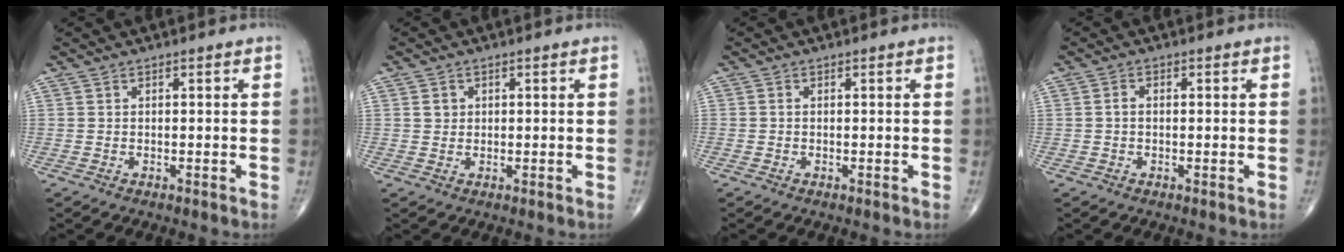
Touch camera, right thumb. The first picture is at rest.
{"total": 1.8, "force": [0.5, 1.6, 0.6], "torque": [-0.004, -0.001, 0.008]}
{"total": 0.0}
{"total": 1.5, "force": [0.0, 1.0, 1.1], "torque": [-0.020, 0.008, -0.002]}